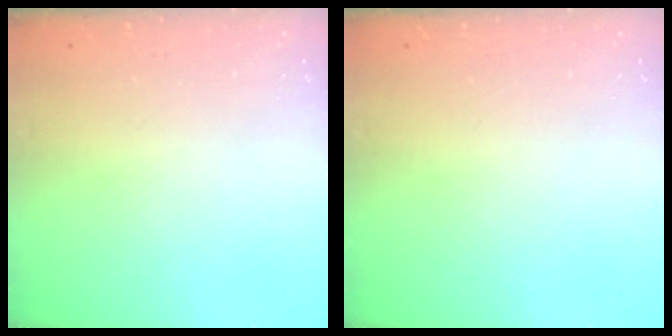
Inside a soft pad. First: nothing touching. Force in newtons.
{"total": 0.0}